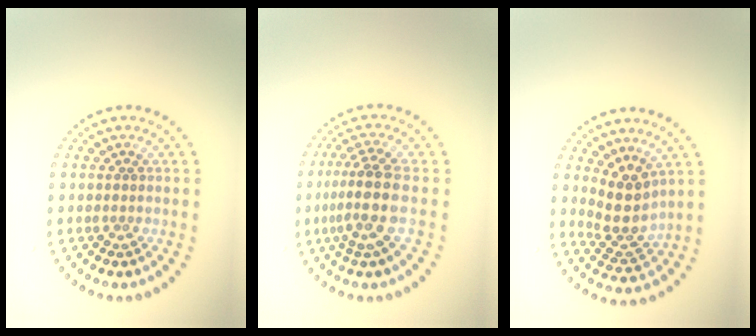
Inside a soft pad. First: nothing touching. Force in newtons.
{"total": 3.9, "press": 3.0, "slide": 2.4}
{"total": 3.5, "press": 2.7, "slide": 2.2}